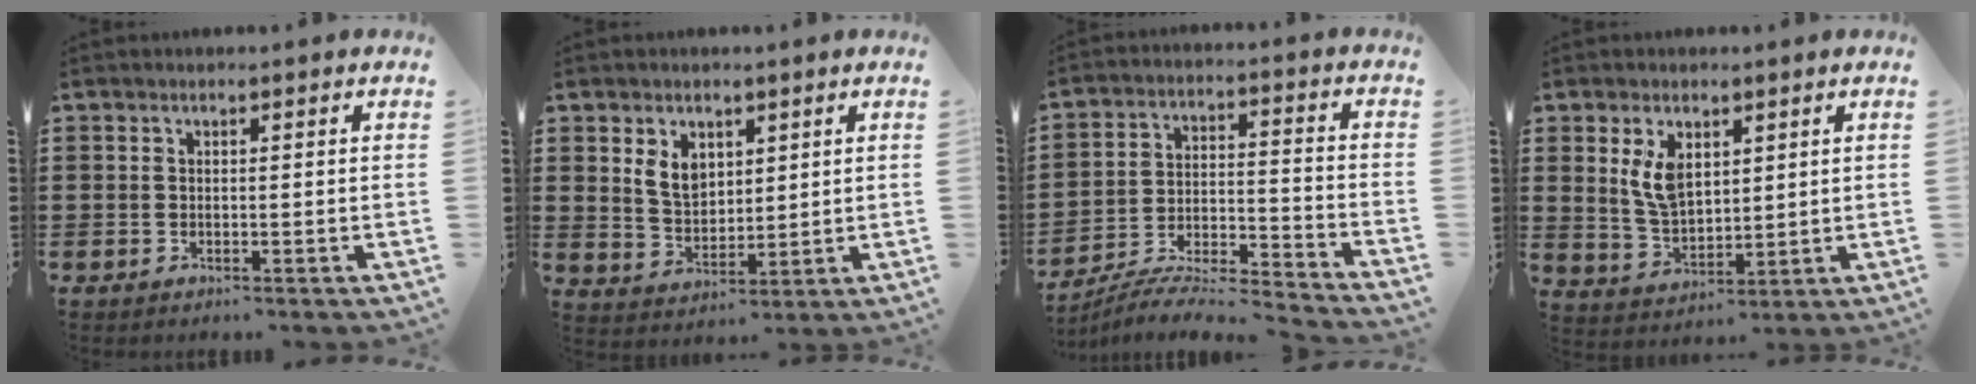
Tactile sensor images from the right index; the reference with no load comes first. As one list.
[{"total": 5.0, "force": [2.2, 3.5, 2.8], "torque": [-0.068, 0.012, 0.041]}, {"total": 6.2, "force": [-5.9, 0.5, 1.9], "torque": [-0.039, -0.007, -0.120]}, {"total": 6.4, "force": [2.7, 3.7, 4.5], "torque": [-0.099, 0.010, 0.050]}]